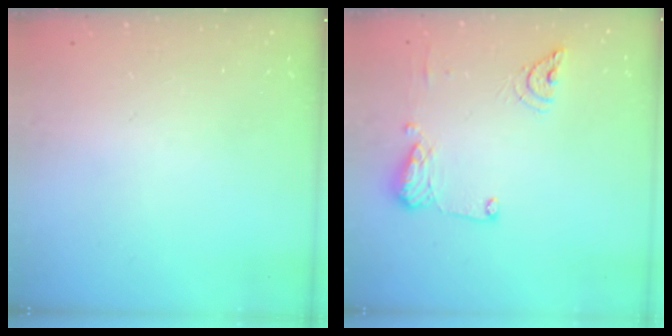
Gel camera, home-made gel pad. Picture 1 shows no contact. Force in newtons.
{"total": 11.2, "press": 11.1, "slide": 1.5}